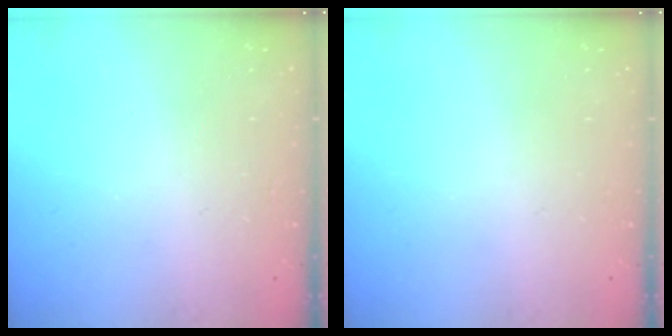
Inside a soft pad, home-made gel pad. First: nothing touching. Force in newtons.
{"total": 0.0}